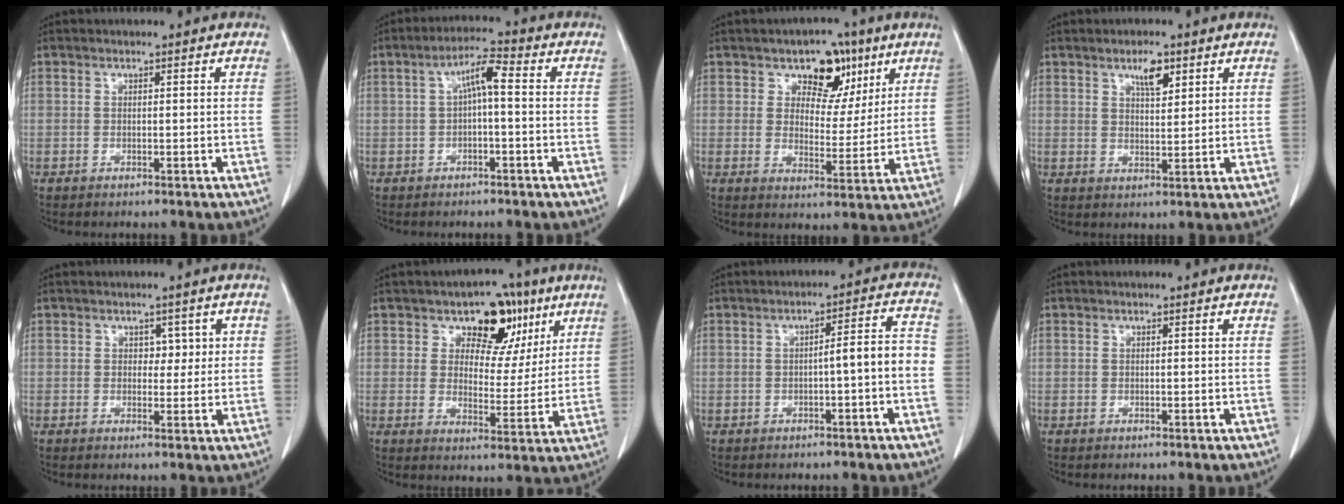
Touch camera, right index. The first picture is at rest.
{"total": 5.0, "force": [0.3, 0.9, 4.9], "torque": [-0.087, 0.022, 0.004]}
{"total": 8.3, "force": [4.6, 5.3, 4.4], "torque": [-0.050, 0.010, 0.070]}
{"total": 4.1, "force": [2.5, 1.4, 3.0], "torque": [-0.053, -0.001, 0.043]}
{"total": 2.5, "force": [0.8, 1.8, 1.6], "torque": [-0.010, 0.003, 0.009]}
{"total": 9.7, "force": [5.2, 6.1, 5.4], "torque": [-0.057, 0.012, 0.077]}
{"total": 5.0, "force": [-1.4, 0.3, 4.8], "torque": [-0.063, 0.022, -0.019]}
{"total": 0.0}